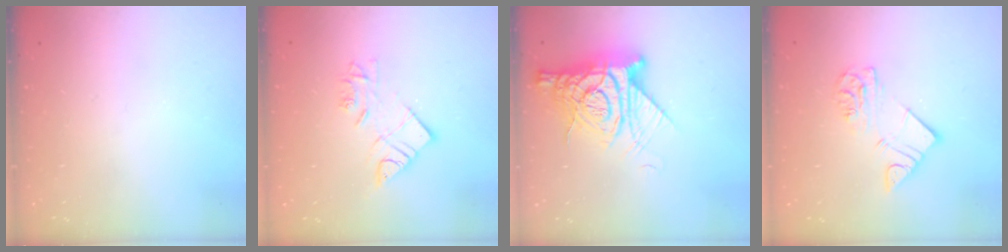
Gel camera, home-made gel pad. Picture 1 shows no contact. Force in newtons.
{"total": 9.9, "press": 9.9, "slide": 0.8}
{"total": 14.8, "press": 14.7, "slide": 1.3}
{"total": 8.7, "press": 8.7, "slide": 0.9}